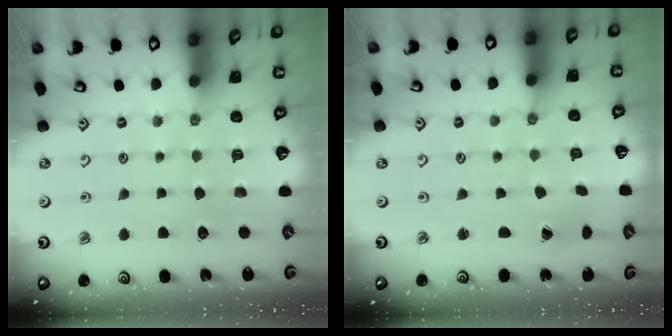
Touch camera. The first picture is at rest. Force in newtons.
{"total": 0.8, "press": 0.8, "slide": 0.0}